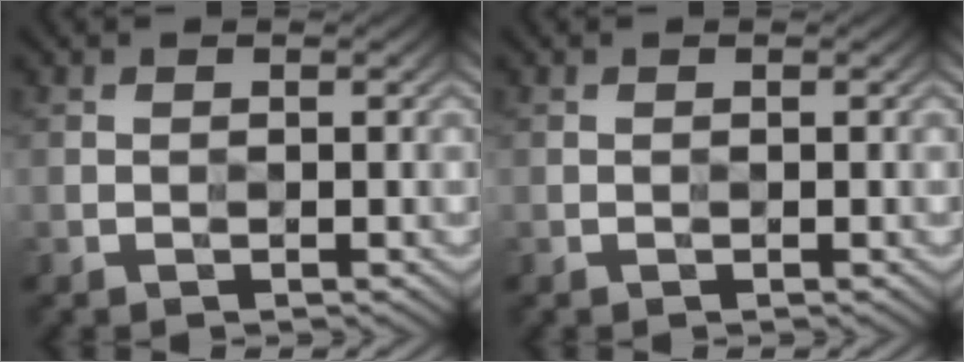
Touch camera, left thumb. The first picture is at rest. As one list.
[{"total": 0.0}]